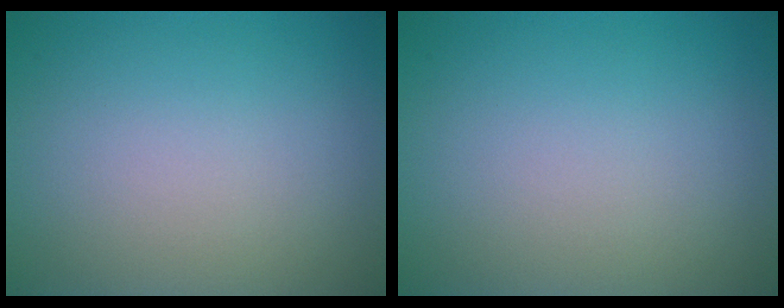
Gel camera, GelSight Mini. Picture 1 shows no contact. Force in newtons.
{"total": 0.0}